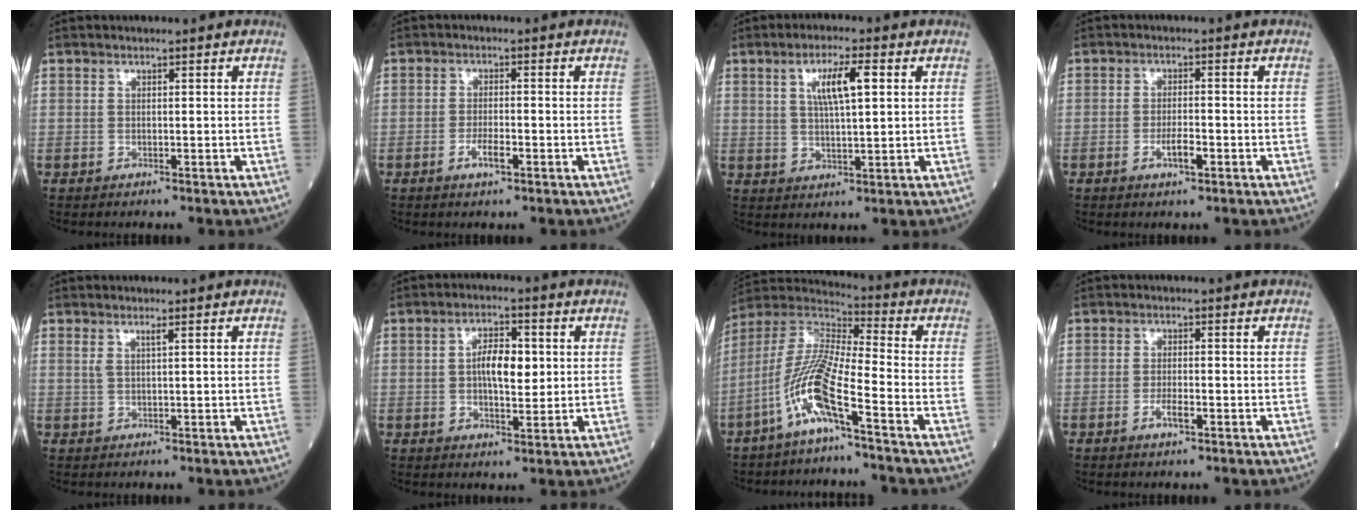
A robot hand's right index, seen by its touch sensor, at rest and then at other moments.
{"total": 2.8, "force": [-1.4, 0.6, 2.4], "torque": [-0.047, -0.001, -0.024]}
{"total": 6.5, "force": [2.1, 1.1, 6.1], "torque": [-0.112, 0.008, 0.039]}
{"total": 3.1, "force": [-1.4, 0.7, 2.7], "torque": [-0.050, 0.000, -0.023]}
{"total": 1.3, "force": [0.7, -0.2, 1.1], "torque": [-0.029, 0.004, 0.015]}
{"total": 6.2, "force": [0.7, 2.5, 5.7], "torque": [-0.100, 0.009, 0.010]}
{"total": 11.4, "force": [-5.8, 0.5, 9.8], "torque": [-0.215, -0.005, -0.125]}
{"total": 2.3, "force": [-1.1, 0.4, 2.0], "torque": [-0.037, -0.001, -0.020]}